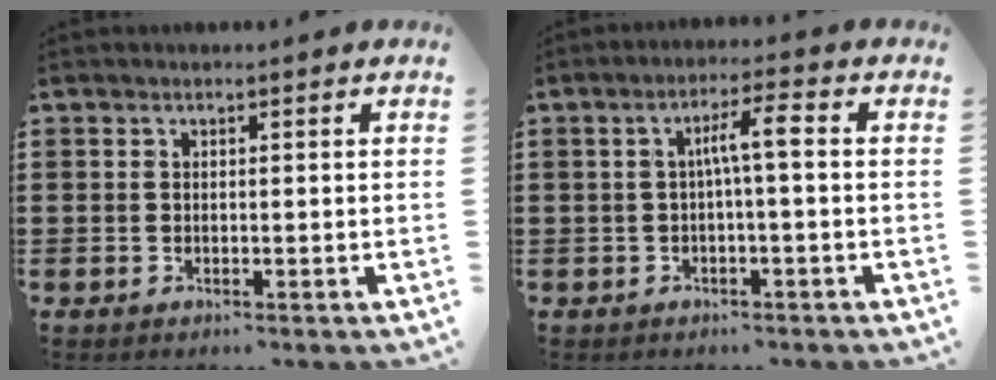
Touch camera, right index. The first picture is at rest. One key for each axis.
{"total": 4.3, "fx": -0.1, "fy": 0.3, "fz": 4.3, "tx": -0.082, "ty": 0.008, "tz": -0.008}